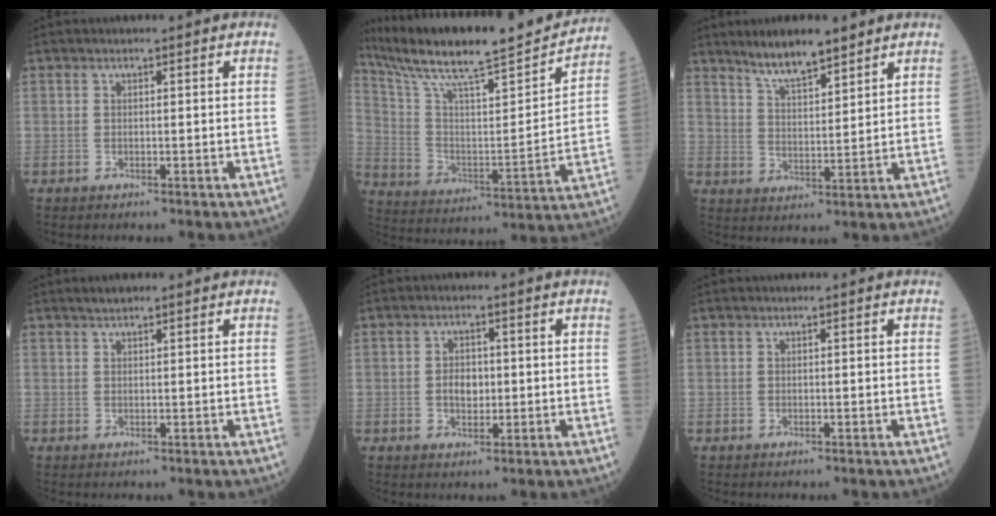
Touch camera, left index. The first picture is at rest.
{"total": 24.2, "force": [21.4, 1.4, 11.2], "torque": [-0.196, -0.012, 0.333]}
{"total": 7.5, "force": [6.1, 1.1, 4.3], "torque": [-0.085, 0.005, 0.111]}
{"total": 1.4, "force": [1.2, 0.3, 0.7], "torque": [-0.016, 0.012, 0.022]}
{"total": 3.3, "force": [-0.2, 2.1, 2.5], "torque": [-0.044, 0.005, -0.002]}
{"total": 0.0}